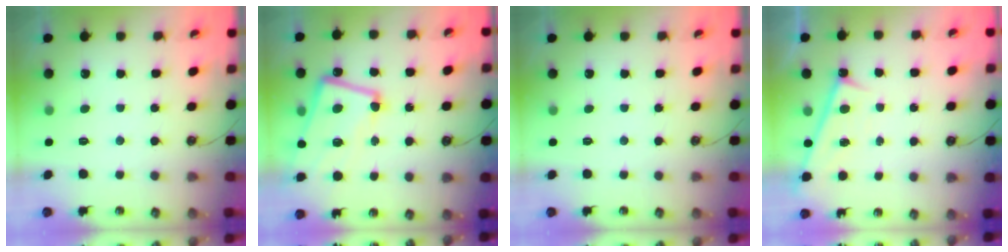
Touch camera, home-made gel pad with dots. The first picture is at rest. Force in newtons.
{"total": 7.4, "press": 7.2, "slide": 1.8}
{"total": 0.0}
{"total": 0.9, "press": 0.0, "slide": 0.9}